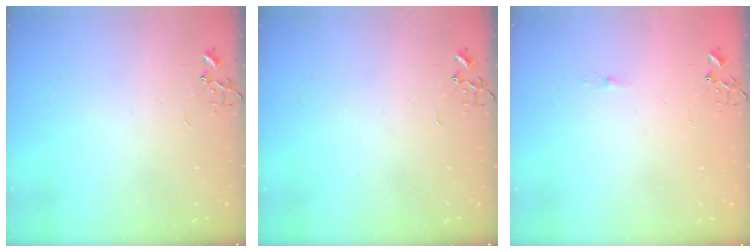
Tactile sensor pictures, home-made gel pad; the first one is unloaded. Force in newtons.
{"total": 0.0}
{"total": 3.6, "press": 3.6, "slide": 0.5}